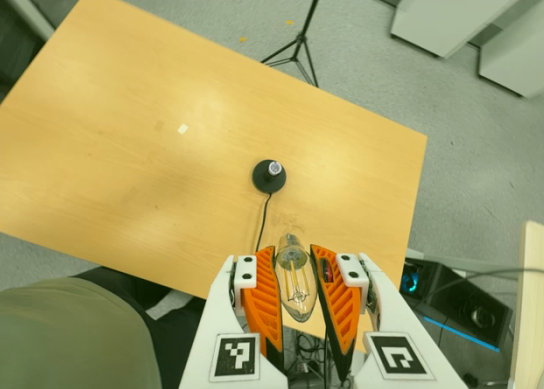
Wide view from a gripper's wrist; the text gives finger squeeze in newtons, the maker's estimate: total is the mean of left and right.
{"total": 22.3, "left": 23.7, "right": 20.9}